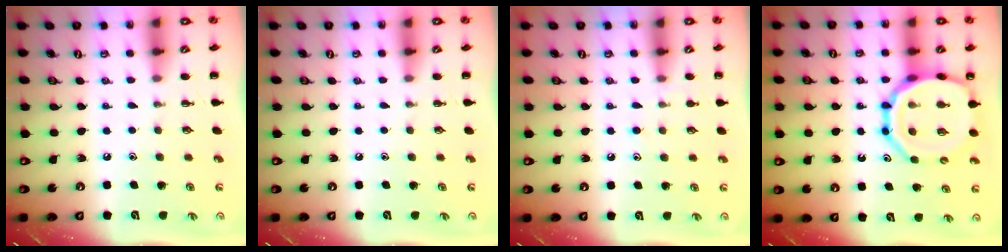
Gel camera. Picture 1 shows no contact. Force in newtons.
{"total": 0.0}
{"total": 6.0, "press": 5.6, "slide": 2.3}
{"total": 18.4, "press": 18.2, "slide": 2.8}